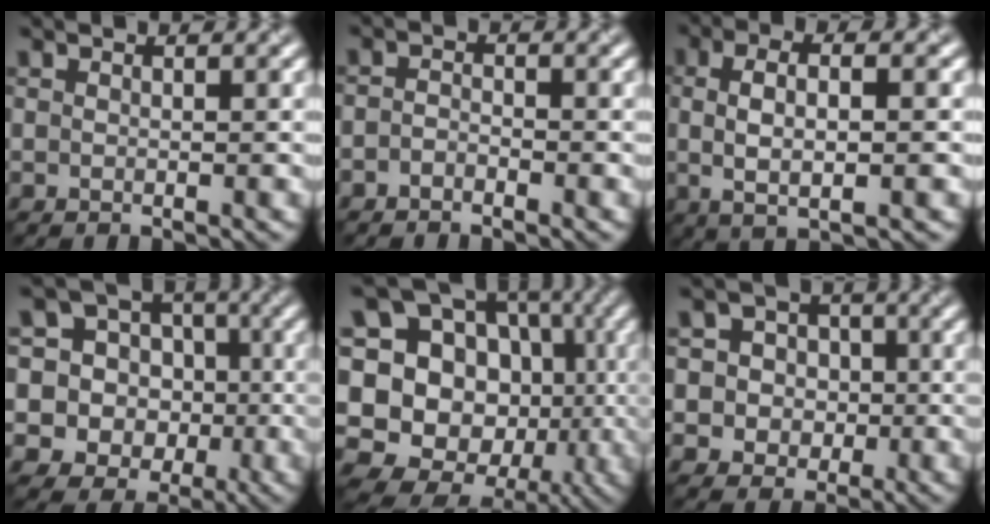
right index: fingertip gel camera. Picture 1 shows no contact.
{"total": 1.2, "force": [-1.0, 0.5, 0.3], "torque": [-0.005, 0.002, -0.024]}
{"total": 4.6, "force": [0.2, 1.5, 4.3], "torque": [-0.083, 0.003, 0.000]}
{"total": 14.0, "force": [0.4, 13.2, 4.4], "torque": [-0.131, 0.038, -0.015]}
{"total": 19.7, "force": [-1.5, 17.0, 9.7], "torque": [-0.213, 0.048, -0.039]}
{"total": 6.3, "force": [0.4, 6.1, 1.4], "torque": [-0.031, 0.031, -0.003]}